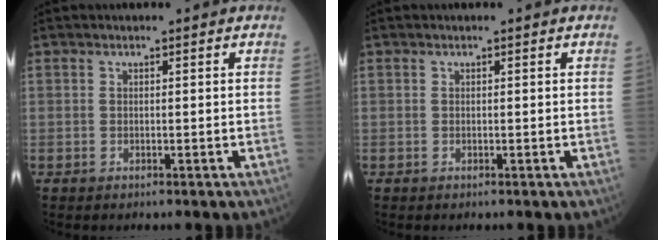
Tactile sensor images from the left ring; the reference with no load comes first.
{"total": 0.0}